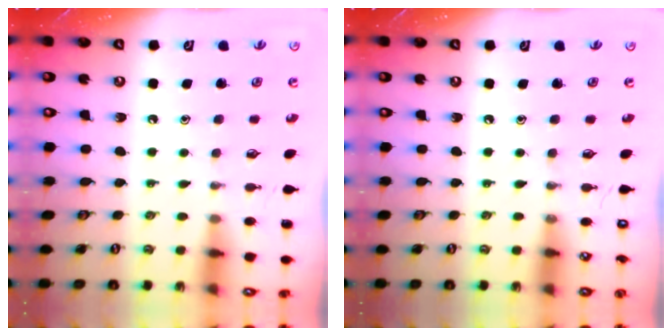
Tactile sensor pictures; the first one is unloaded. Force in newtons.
{"total": 0.0}